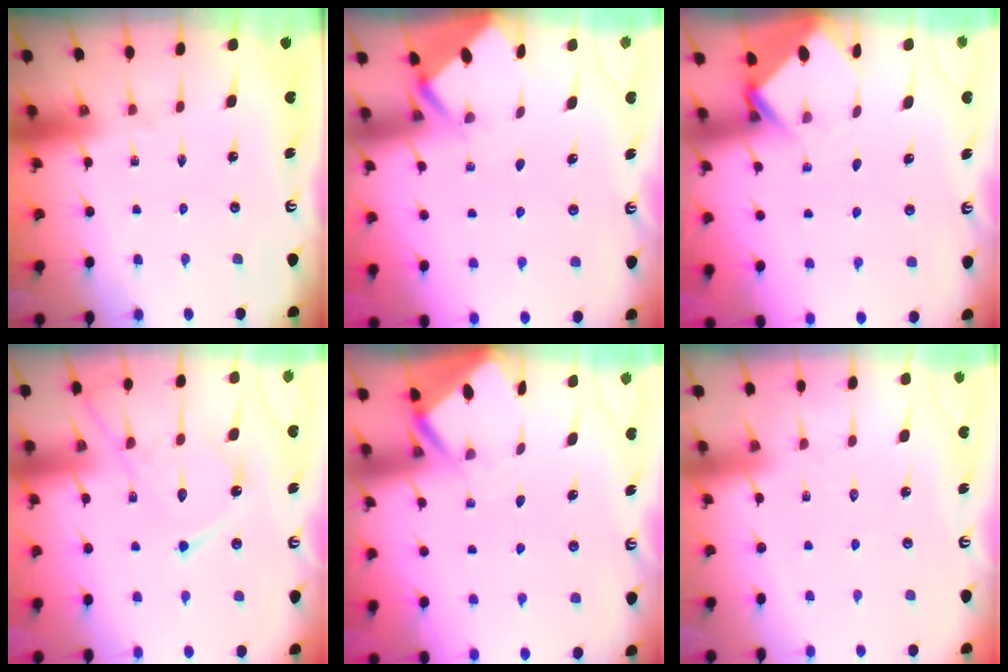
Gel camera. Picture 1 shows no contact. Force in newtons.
{"total": 2.8, "press": 2.8, "slide": 0.2}
{"total": 3.7, "press": 3.7, "slide": 0.2}
{"total": 14.1, "press": 14.0, "slide": 1.3}
{"total": 3.1, "press": 3.1, "slide": 0.3}
{"total": 2.9, "press": 2.9, "slide": 0.4}